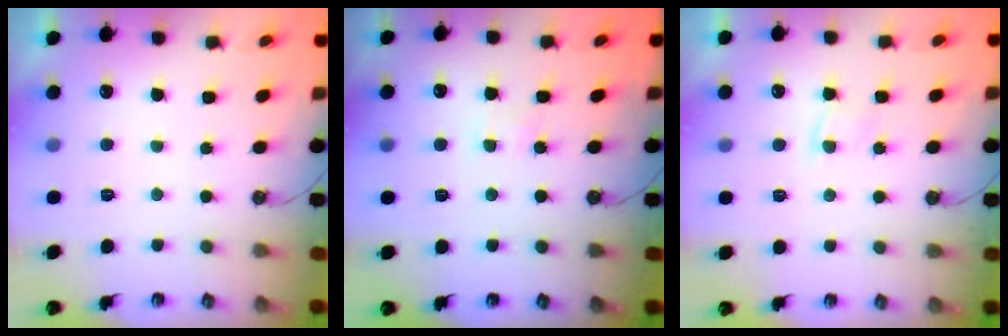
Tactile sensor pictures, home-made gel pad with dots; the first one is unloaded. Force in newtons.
{"total": 3.5, "press": 3.5, "slide": 0.5}
{"total": 4.5, "press": 4.5, "slide": 0.6}